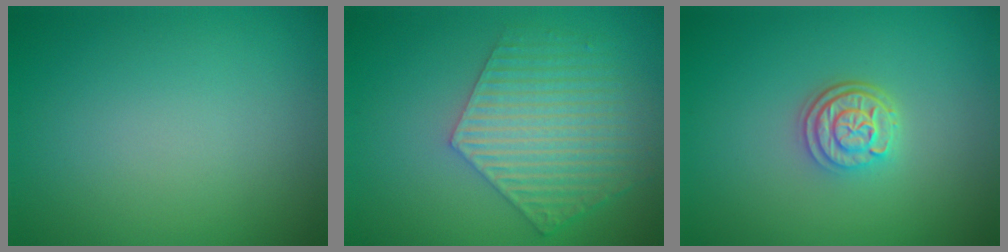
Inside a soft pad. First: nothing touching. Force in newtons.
{"total": 6.1, "press": 4.7, "slide": 3.9}
{"total": 2.9, "press": 2.4, "slide": 1.7}